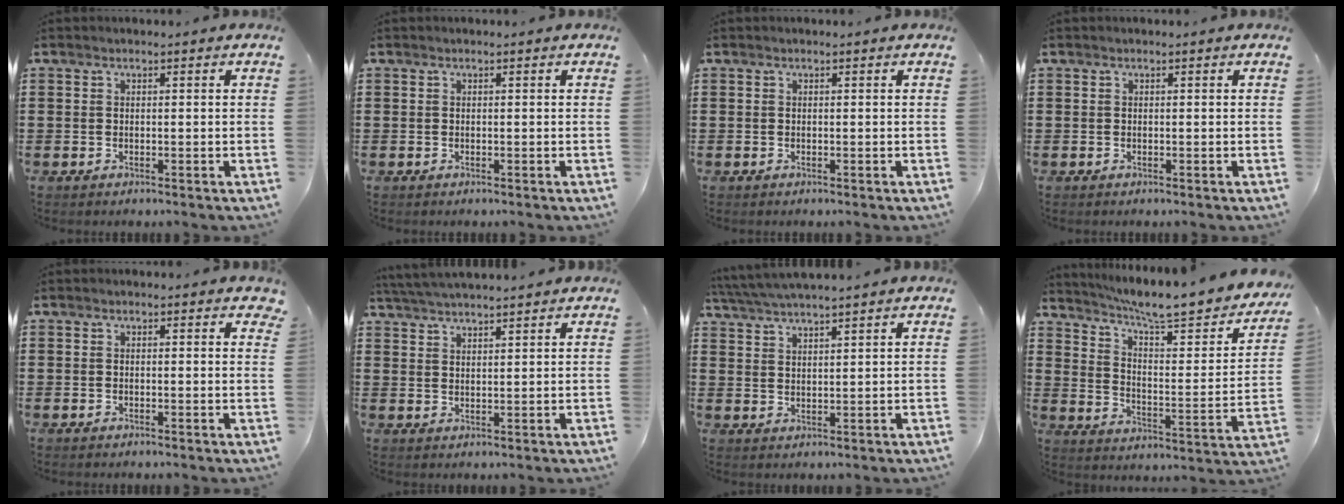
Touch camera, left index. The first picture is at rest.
{"total": 0.0}
{"total": 0.0}
{"total": 0.0}
{"total": 0.5, "force": [0.3, 0.2, 0.4], "torque": [-0.001, 0.001, 0.003]}
{"total": 3.8, "force": [3.7, -0.3, 0.7], "torque": [-0.025, -0.009, 0.068]}
{"total": 4.0, "force": [3.8, -0.5, 1.0], "torque": [-0.033, -0.012, 0.068]}
{"total": 7.5, "force": [6.4, 0.4, 3.9], "torque": [-0.089, -0.054, 0.100]}